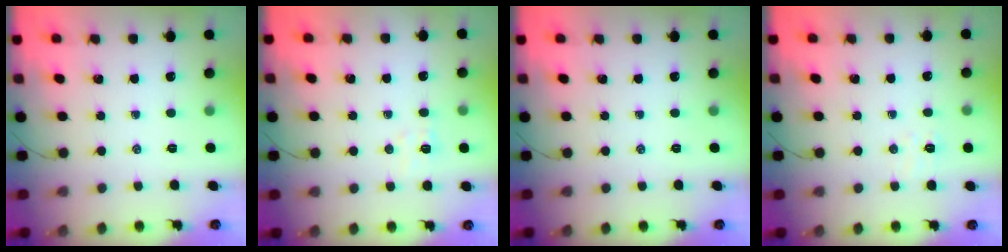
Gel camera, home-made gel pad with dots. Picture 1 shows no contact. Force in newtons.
{"total": 4.2, "press": 4.0, "slide": 1.2}
{"total": 0.0}
{"total": 4.5, "press": 4.3, "slide": 1.2}